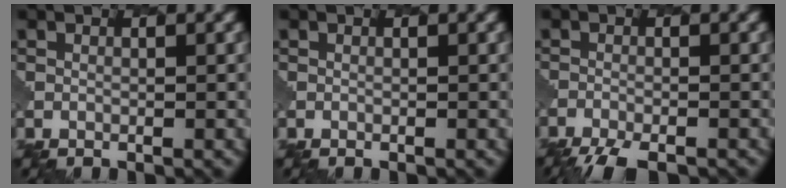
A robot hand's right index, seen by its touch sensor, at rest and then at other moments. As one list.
[{"total": 0.0}, {"total": 5.0, "force": [-4.5, 0.8, 2.0], "torque": [-0.040, -0.018, -0.075]}]